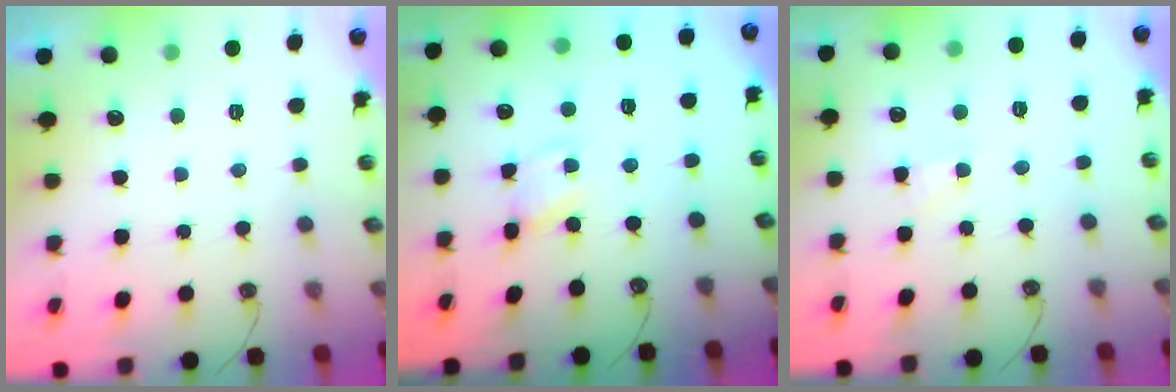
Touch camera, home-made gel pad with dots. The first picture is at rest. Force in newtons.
{"total": 1.5, "press": 1.5, "slide": 0.1}
{"total": 2.0, "press": 2.0, "slide": 0.3}